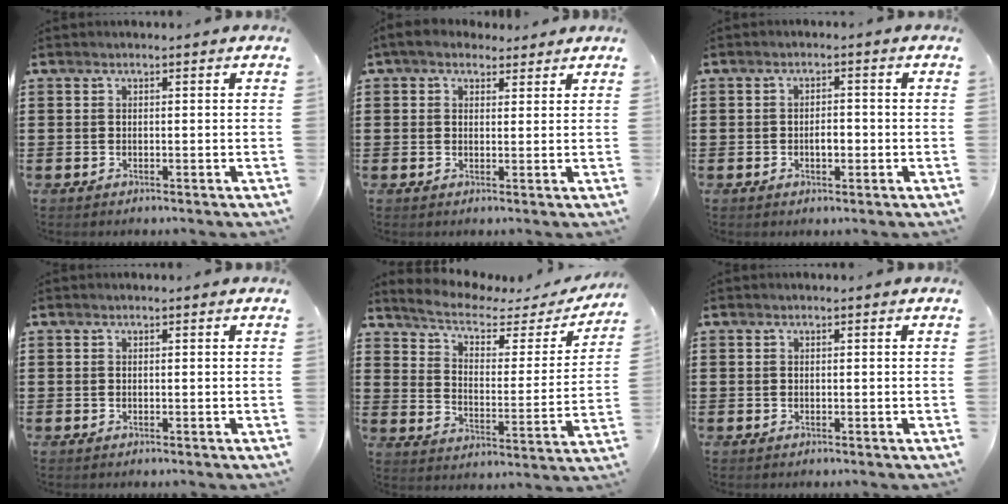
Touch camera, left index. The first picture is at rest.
{"total": 3.5, "force": [2.6, 1.9, 1.3], "torque": [-0.034, 0.003, 0.049]}
{"total": 2.5, "force": [-0.6, 1.1, 2.1], "torque": [-0.043, 0.004, -0.014]}
{"total": 0.0}
{"total": 4.5, "force": [3.5, 1.5, 2.4], "torque": [-0.068, -0.020, 0.052]}
{"total": 0.0}